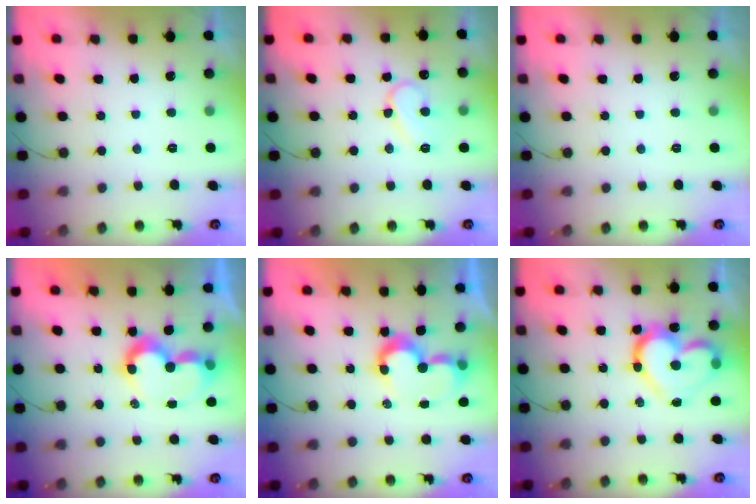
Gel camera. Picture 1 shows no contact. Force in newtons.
{"total": 9.4, "press": 9.4, "slide": 1.0}
{"total": 0.0}
{"total": 10.0, "press": 9.9, "slide": 1.0}
{"total": 7.6, "press": 7.6, "slide": 0.6}
{"total": 17.4, "press": 17.3, "slide": 1.6}